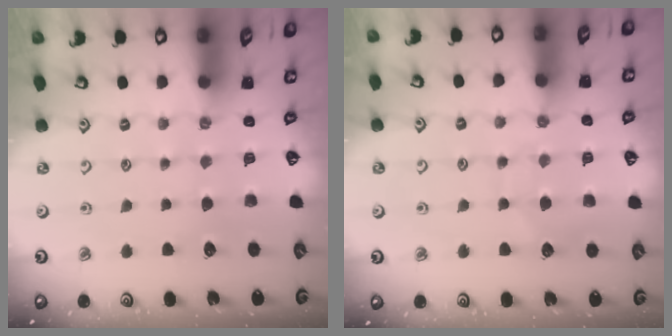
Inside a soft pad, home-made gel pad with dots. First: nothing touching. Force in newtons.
{"total": 6.7, "press": 6.6, "slide": 0.6}